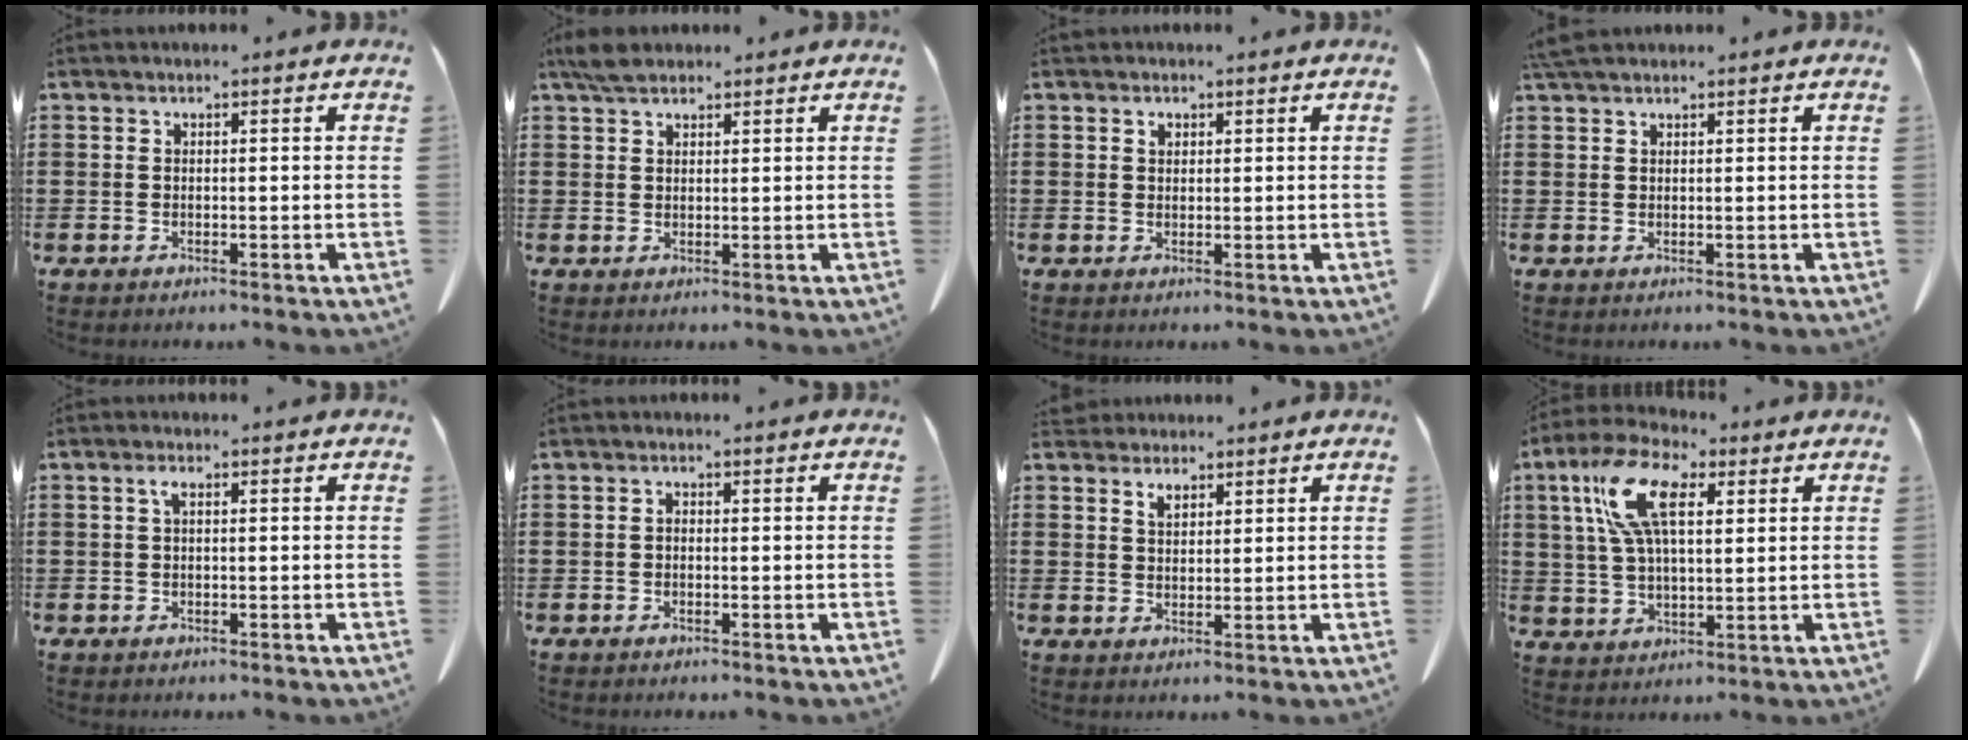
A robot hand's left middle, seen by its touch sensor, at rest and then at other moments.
{"total": 3.2, "force": [2.5, 1.2, 1.4], "torque": [-0.035, 0.005, 0.048]}
{"total": 1.2, "force": [0.7, 0.8, 0.5], "torque": [-0.005, -0.003, 0.013]}
{"total": 2.0, "force": [1.7, 0.4, 0.9], "torque": [-0.024, 0.001, 0.034]}
{"total": 1.7, "force": [0.2, 0.6, 1.6], "torque": [-0.041, 0.001, 0.001]}
{"total": 0.6, "force": [-0.3, 0.3, 0.5], "torque": [-0.012, -0.003, -0.004]}
{"total": 2.6, "force": [2.1, 1.3, 0.8], "torque": [-0.023, 0.004, 0.040]}
{"total": 12.4, "force": [5.2, 5.4, 9.9], "torque": [-0.219, 0.007, 0.090]}